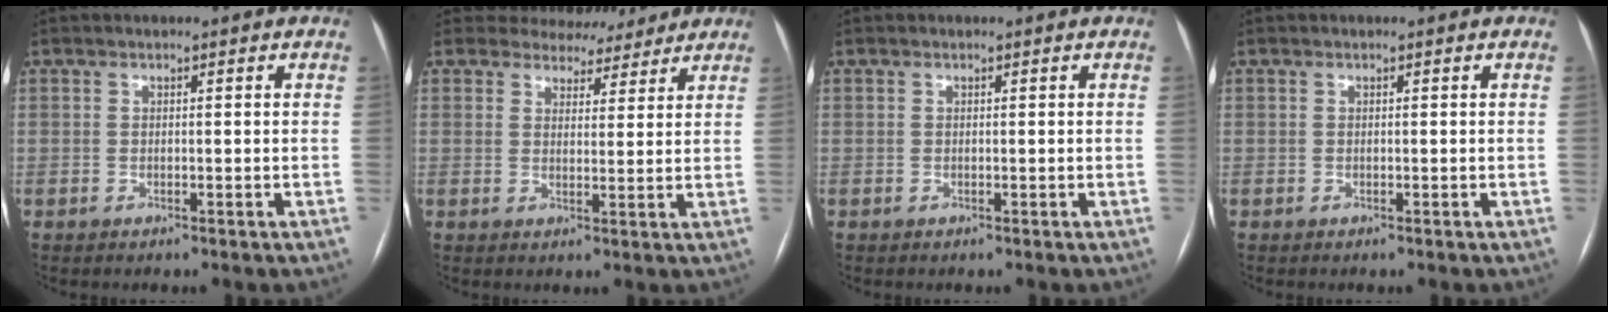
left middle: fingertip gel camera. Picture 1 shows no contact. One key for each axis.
{"total": 8.0, "fx": 7.2, "fy": 3.5, "fz": 0.4, "tx": 0.008, "ty": 0.008, "tz": 0.087}
{"total": 0.0}
{"total": 0.0}